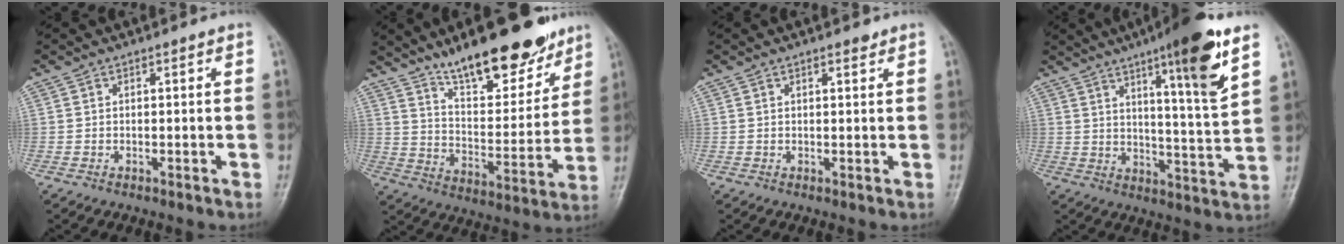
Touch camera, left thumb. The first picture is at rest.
{"total": 19.8, "force": [14.5, 6.6, 11.8], "torque": [-0.131, -0.084, 0.235]}
{"total": 1.2, "force": [0.9, 0.4, 0.7], "torque": [-0.010, -0.005, 0.013]}
{"total": 15.8, "force": [8.7, 1.9, 13.0], "torque": [-0.184, -0.050, 0.130]}